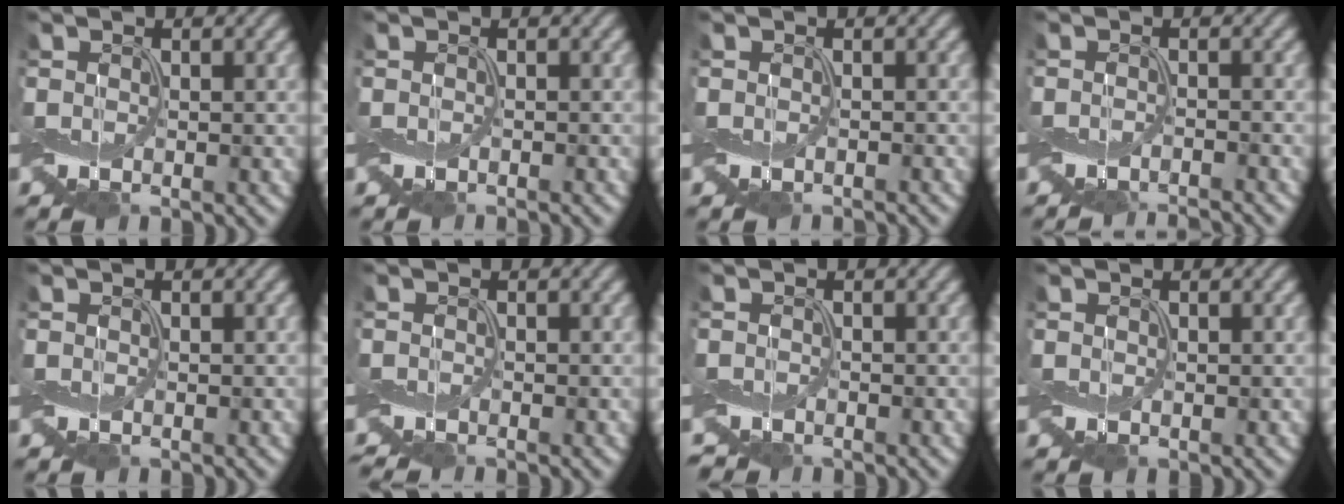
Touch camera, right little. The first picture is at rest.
{"total": 0.6, "force": [-0.5, 0.0, 0.3], "torque": [0.001, -0.002, -0.011]}
{"total": 0.5, "force": [-0.4, 0.1, 0.3], "torque": [-0.002, -0.003, -0.008]}
{"total": 3.0, "force": [-2.8, 0.1, 1.0], "torque": [-0.009, -0.011, -0.051]}
{"total": 0.0}
{"total": 1.2, "force": [-0.9, 0.0, 0.7], "torque": [-0.014, -0.003, -0.024]}
{"total": 0.7, "force": [-0.6, 0.3, 0.0], "torque": [0.001, 0.000, -0.013]}
{"total": 0.0}